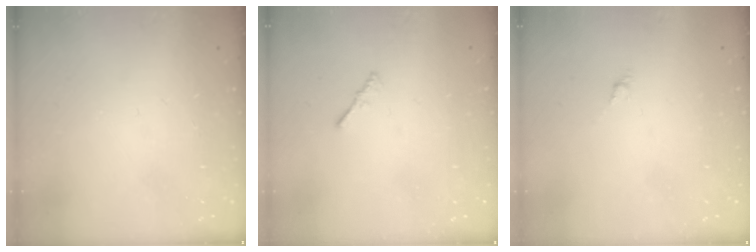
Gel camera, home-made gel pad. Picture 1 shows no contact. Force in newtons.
{"total": 0.7, "press": 0.6, "slide": 0.3}
{"total": 1.1, "press": 1.0, "slide": 0.5}